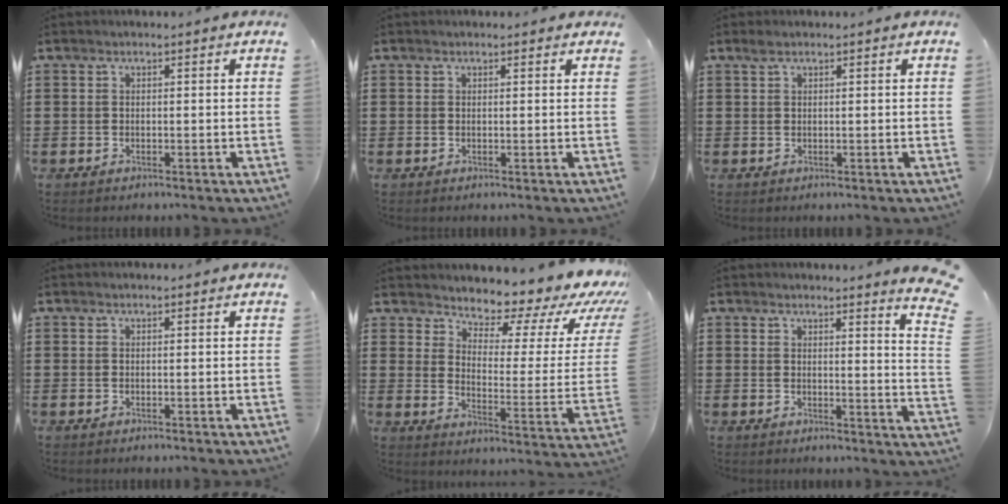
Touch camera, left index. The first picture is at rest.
{"total": 0.9, "force": [0.5, 0.7, 0.1], "torque": [-0.005, 0.005, 0.009]}
{"total": 0.8, "force": [0.5, 0.2, 0.6], "torque": [-0.013, 0.003, 0.008]}
{"total": 0.0}
{"total": 6.2, "force": [5.7, 1.9, 1.6], "torque": [-0.033, -0.058, 0.090]}
{"total": 3.5, "force": [3.0, -0.8, 1.6], "torque": [-0.028, -0.022, 0.049]}